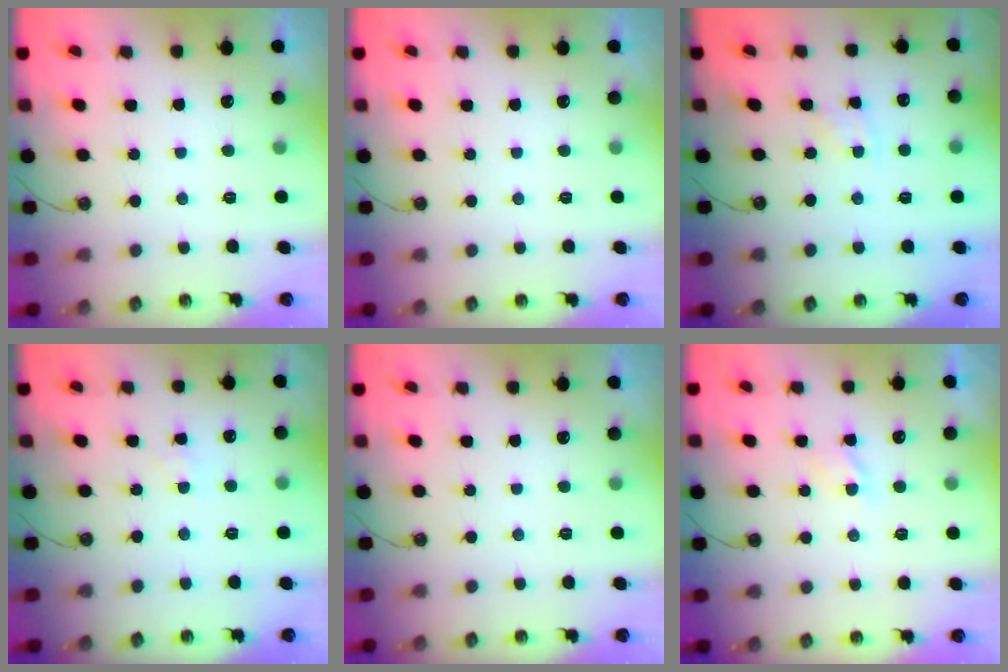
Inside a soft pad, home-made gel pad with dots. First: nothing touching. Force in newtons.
{"total": 0.0}
{"total": 1.9, "press": 1.9, "slide": 0.4}
{"total": 2.5, "press": 2.4, "slide": 0.4}
{"total": 0.0}
{"total": 2.2, "press": 2.1, "slide": 0.4}